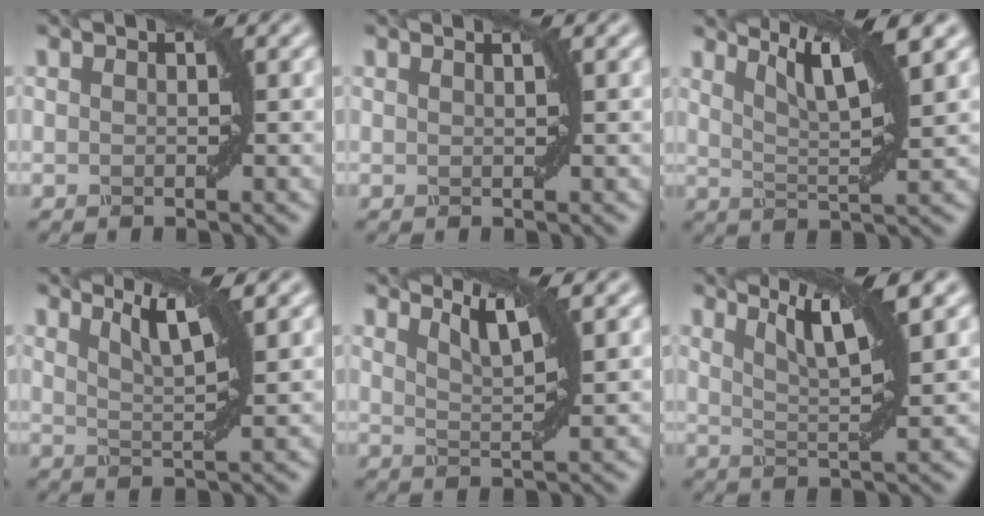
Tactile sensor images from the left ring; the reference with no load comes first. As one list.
[{"total": 1.3, "force": [0.7, 0.5, 0.9], "torque": [0.003, -0.003, -0.007]}, {"total": 5.9, "force": [3.5, 1.2, 4.6], "torque": [-0.072, 0.009, 0.065]}, {"total": 3.8, "force": [2.2, 0.8, 3.0], "torque": [-0.048, 0.006, 0.039]}, {"total": 3.6, "force": [2.3, 0.8, 2.6], "torque": [-0.043, 0.005, 0.042]}, {"total": 5.3, "force": [2.9, 1.0, 4.3], "torque": [-0.070, 0.007, 0.055]}]